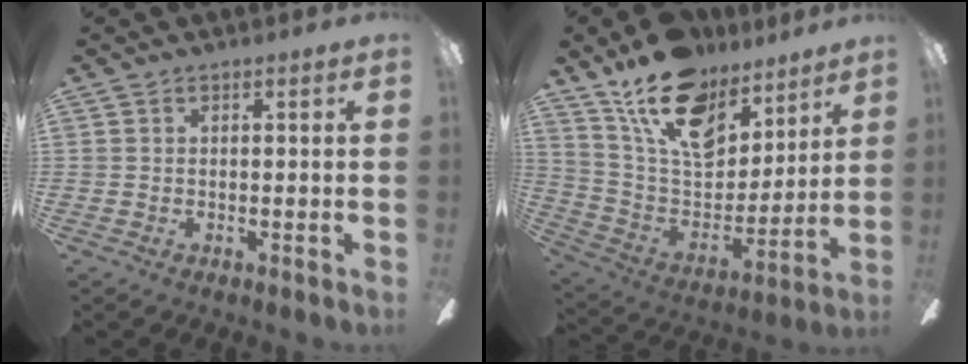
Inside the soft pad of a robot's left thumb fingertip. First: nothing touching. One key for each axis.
{"total": 19.5, "fx": 13.1, "fy": 10.8, "fz": 9.6, "tx": -0.175, "ty": -0.073, "tz": 0.239}